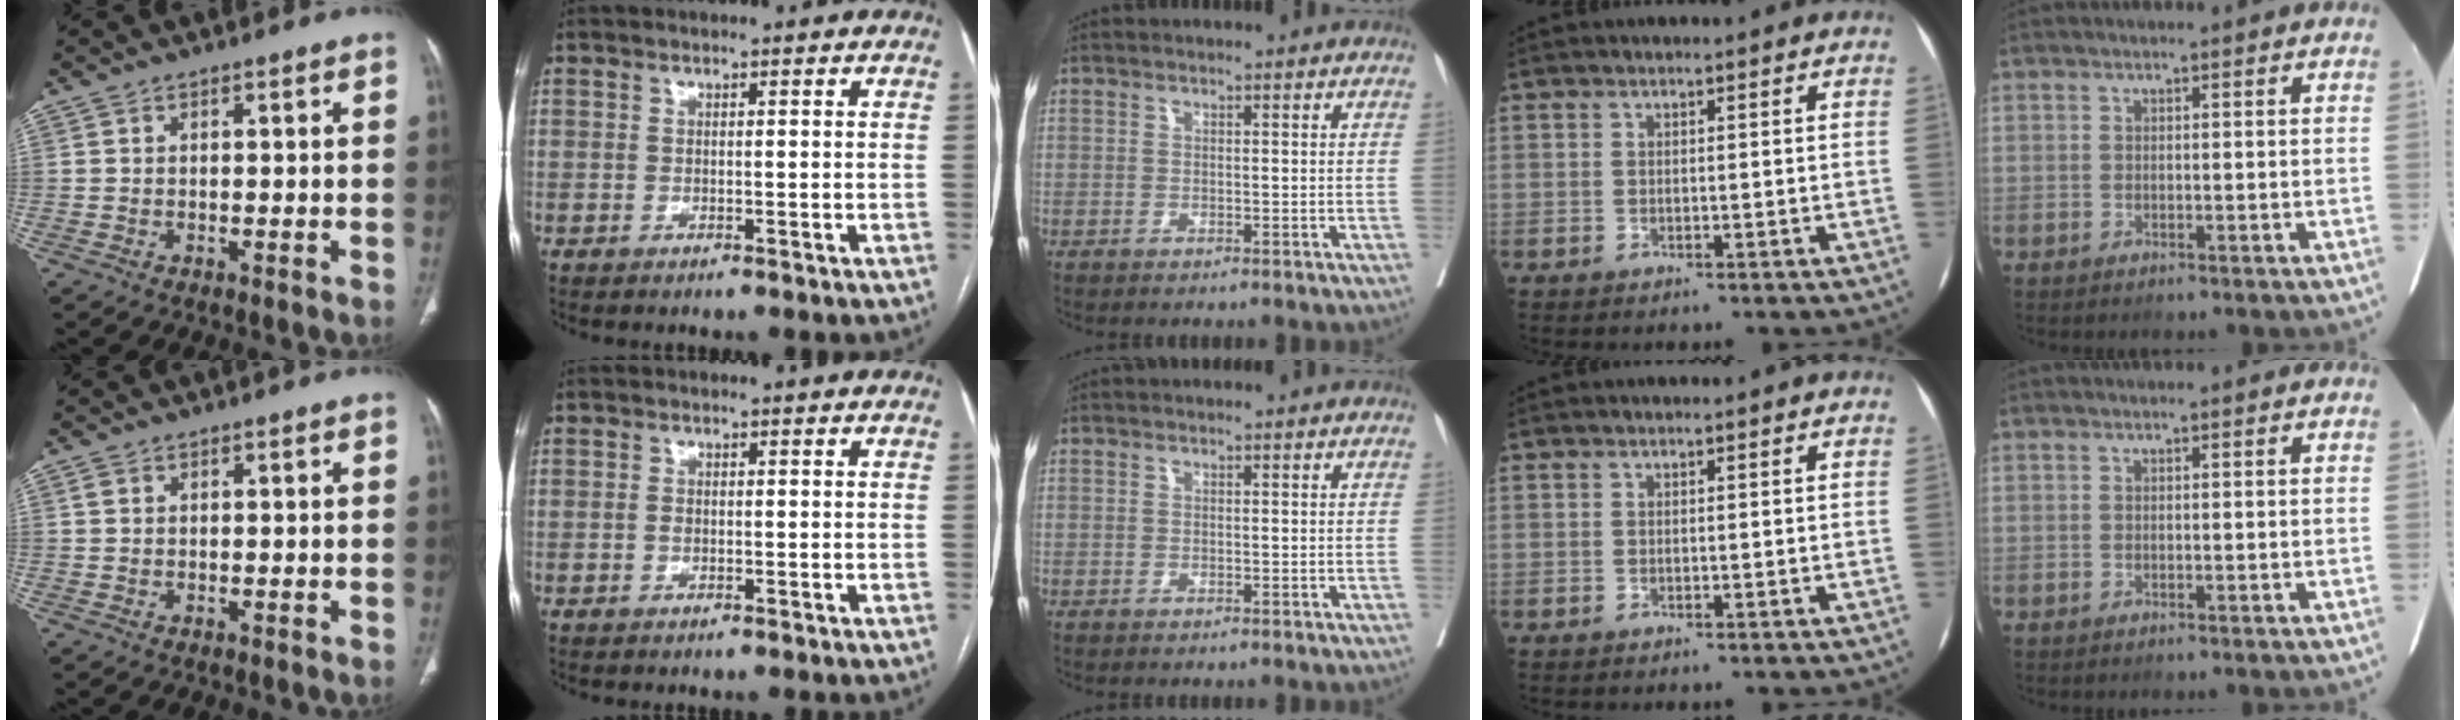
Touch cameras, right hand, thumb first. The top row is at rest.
{"thumb": {"total": 0.7, "force": [0.3, 0.5, 0.4], "torque": [-0.008, 0.005, 0.005]}, "index": {"total": 0.9, "force": [-0.2, 0.5, 0.7], "torque": [-0.014, 0.002, -0.004]}}